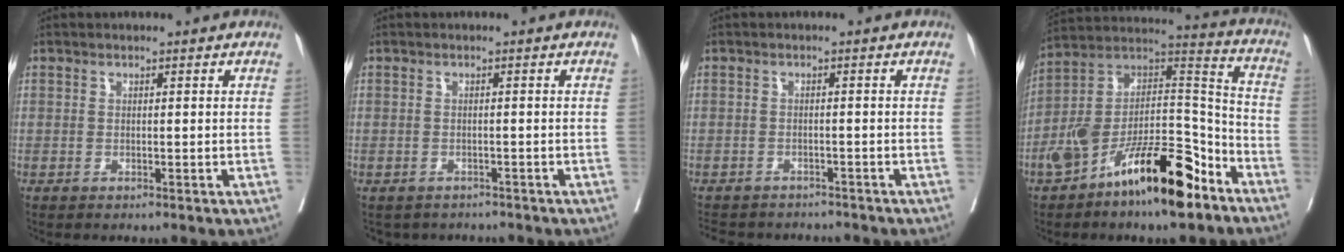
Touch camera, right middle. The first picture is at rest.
{"total": 4.0, "force": [-3.6, 1.8, 0.1], "torque": [-0.003, 0.000, -0.044]}
{"total": 9.4, "force": [-8.7, 2.9, 2.3], "torque": [-0.051, -0.001, -0.108]}
{"total": 19.1, "force": [-11.7, 5.3, 14.2], "torque": [-0.257, 0.024, -0.202]}